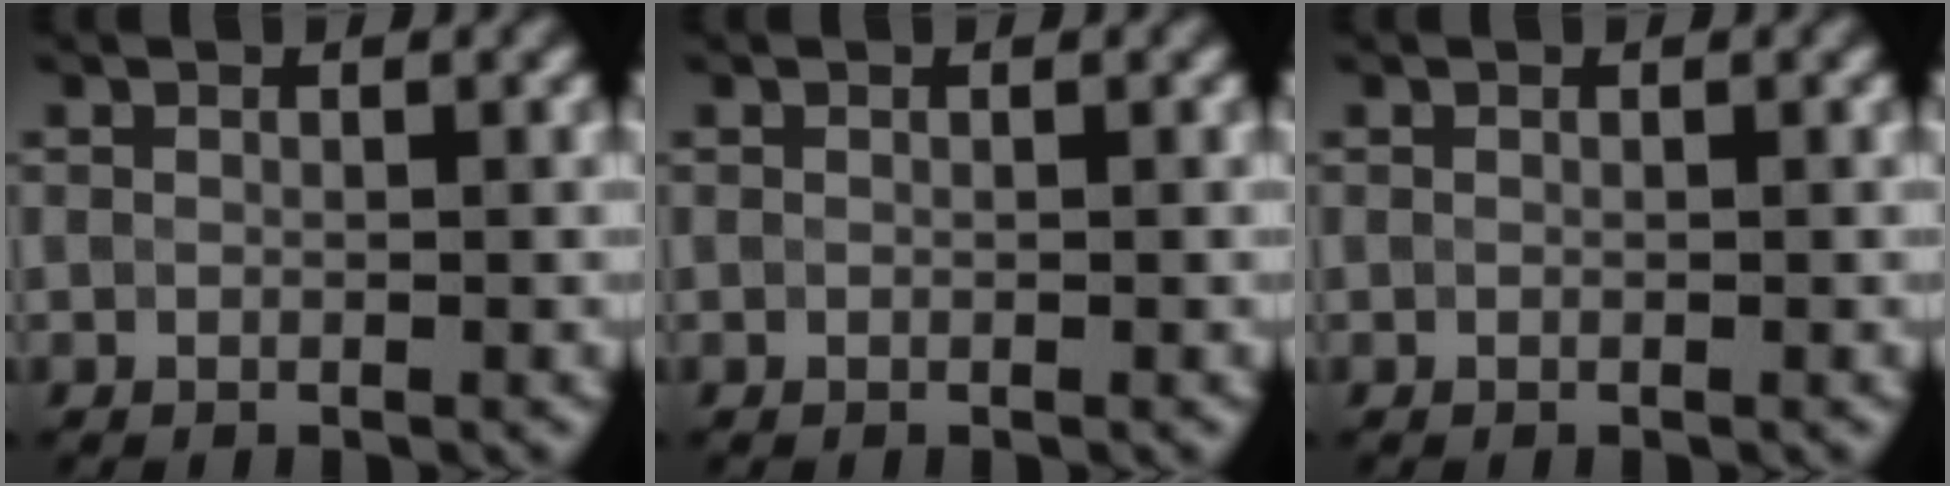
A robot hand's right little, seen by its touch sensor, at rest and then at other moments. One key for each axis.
{"total": 0.0}
{"total": 0.0}